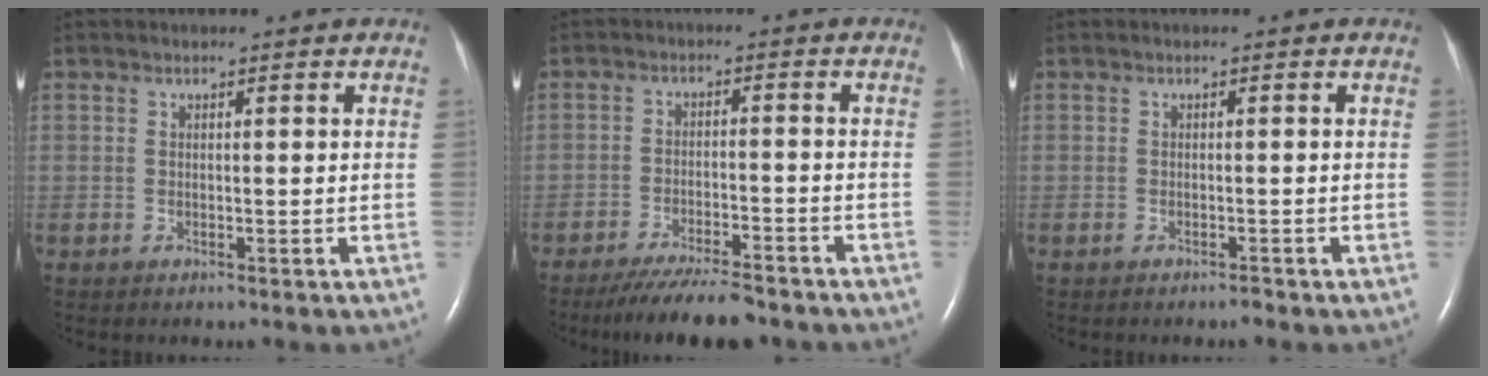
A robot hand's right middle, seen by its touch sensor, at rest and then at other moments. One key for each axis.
{"total": 10.0, "fx": -8.8, "fy": 1.4, "fz": 4.5, "tx": -0.071, "ty": -0.018, "tz": -0.139}
{"total": 0.7, "fx": -0.6, "fy": 0.0, "fz": 0.3, "tx": -0.007, "ty": -0.001, "tz": -0.009}